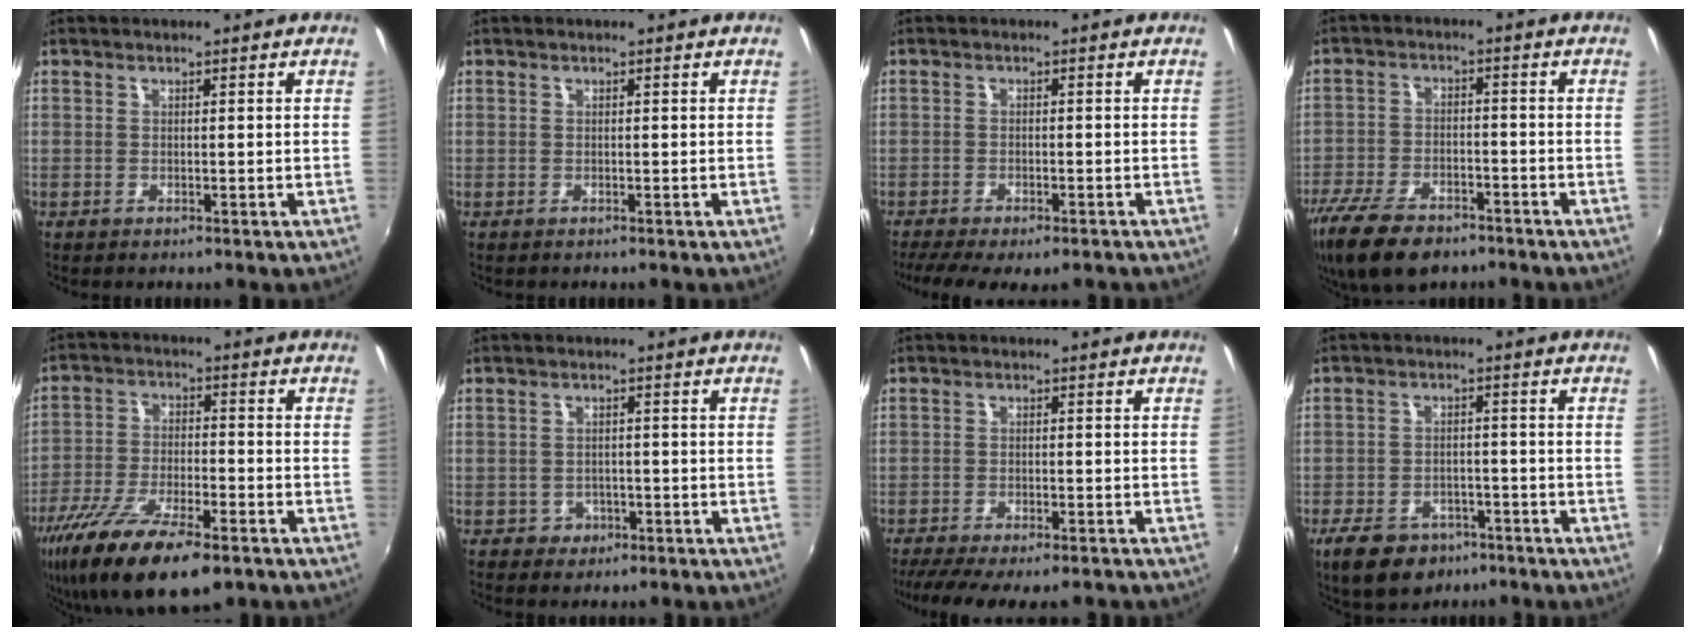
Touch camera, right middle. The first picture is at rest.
{"total": 0.0}
{"total": 10.1, "force": [-7.8, 3.0, 5.7], "torque": [-0.128, -0.041, -0.121]}
{"total": 14.7, "force": [-10.5, 6.6, 7.8], "torque": [-0.191, -0.036, -0.187]}
{"total": 17.7, "force": [-11.7, 5.5, 12.0], "torque": [-0.242, -0.053, -0.207]}
{"total": 3.3, "force": [-1.4, 2.9, 0.6], "torque": [-0.019, 0.002, -0.019]}
{"total": 12.1, "force": [-9.8, 2.9, 6.4], "torque": [-0.136, -0.041, -0.151]}
{"total": 10.7, "force": [-6.8, 6.8, 4.8], "torque": [-0.121, -0.004, -0.101]}